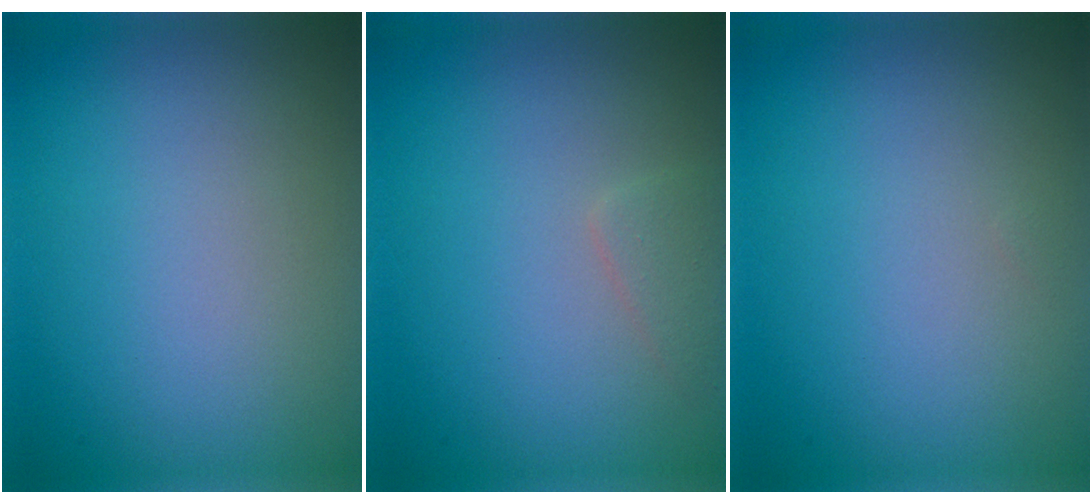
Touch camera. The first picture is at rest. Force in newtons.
{"total": 1.2, "press": 1.2, "slide": 0.1}
{"total": 0.0}